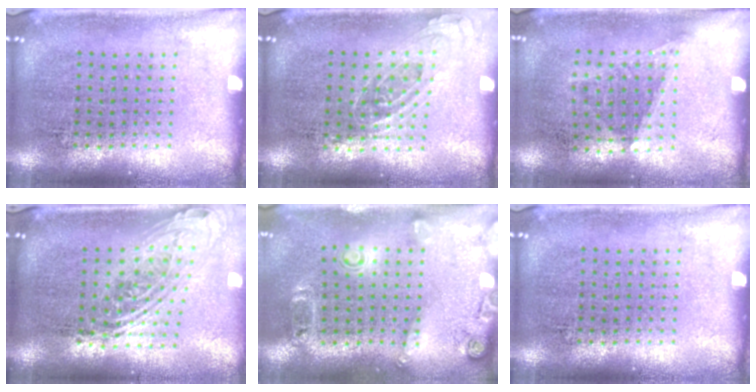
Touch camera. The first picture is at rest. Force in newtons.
{"total": 0.8, "press": 0.6, "slide": 0.5}
{"total": 1.1, "press": 0.8, "slide": 0.8}
{"total": 2.1, "press": 1.6, "slide": 1.4}
{"total": 1.8, "press": 1.2, "slide": 1.3}
{"total": 0.0}